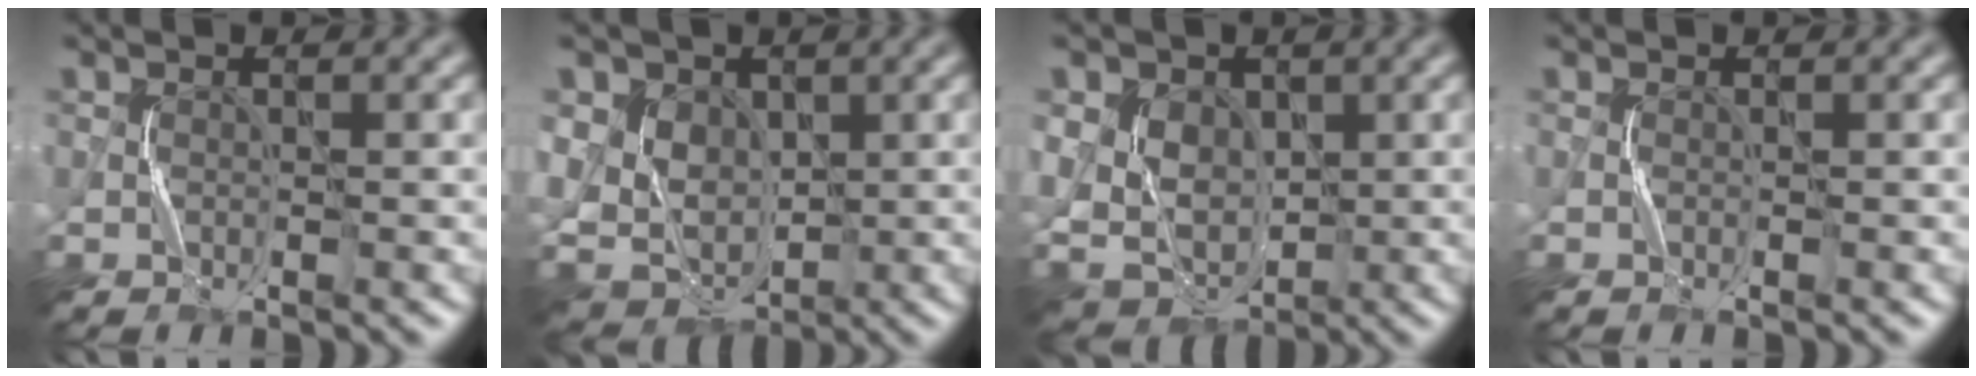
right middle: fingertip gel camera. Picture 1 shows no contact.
{"total": 6.9, "force": [1.9, 5.6, 3.5], "torque": [-0.068, 0.011, 0.021]}
{"total": 7.6, "force": [1.4, 6.3, 4.1], "torque": [-0.082, 0.018, 0.013]}
{"total": 0.5, "force": [-0.4, 0.0, 0.4], "torque": [-0.009, 0.001, -0.007]}